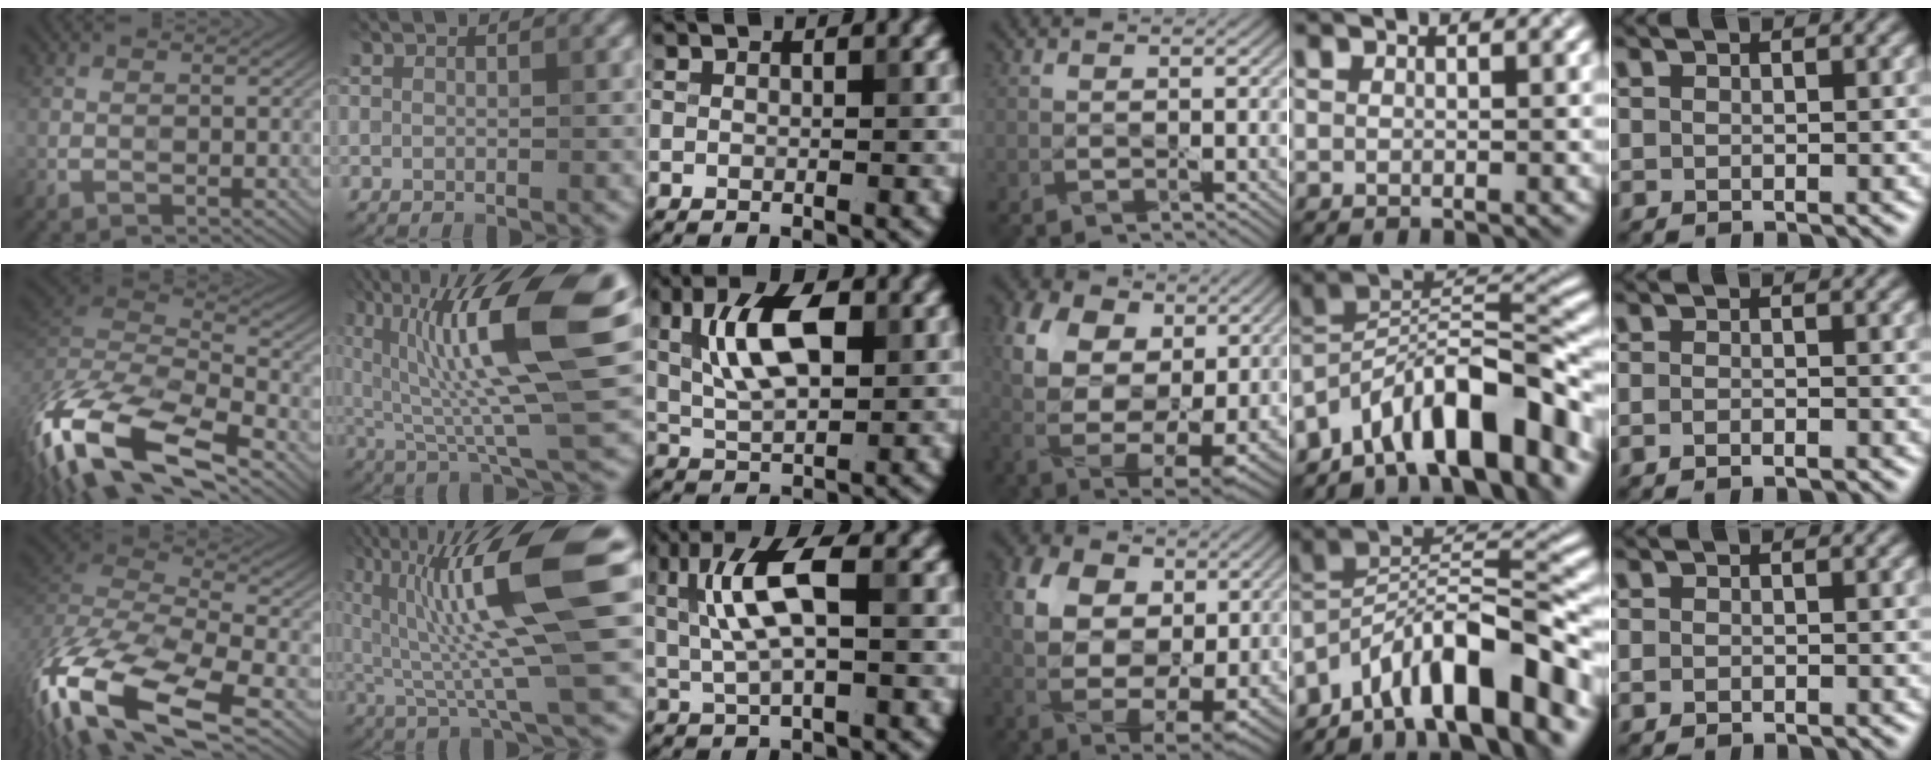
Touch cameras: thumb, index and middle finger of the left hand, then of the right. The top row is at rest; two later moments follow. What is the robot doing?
{"motion": "wipe", "object": "measuring cup"}